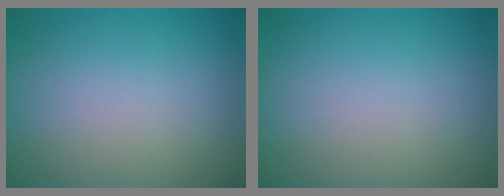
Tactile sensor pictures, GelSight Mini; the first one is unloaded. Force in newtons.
{"total": 0.0}